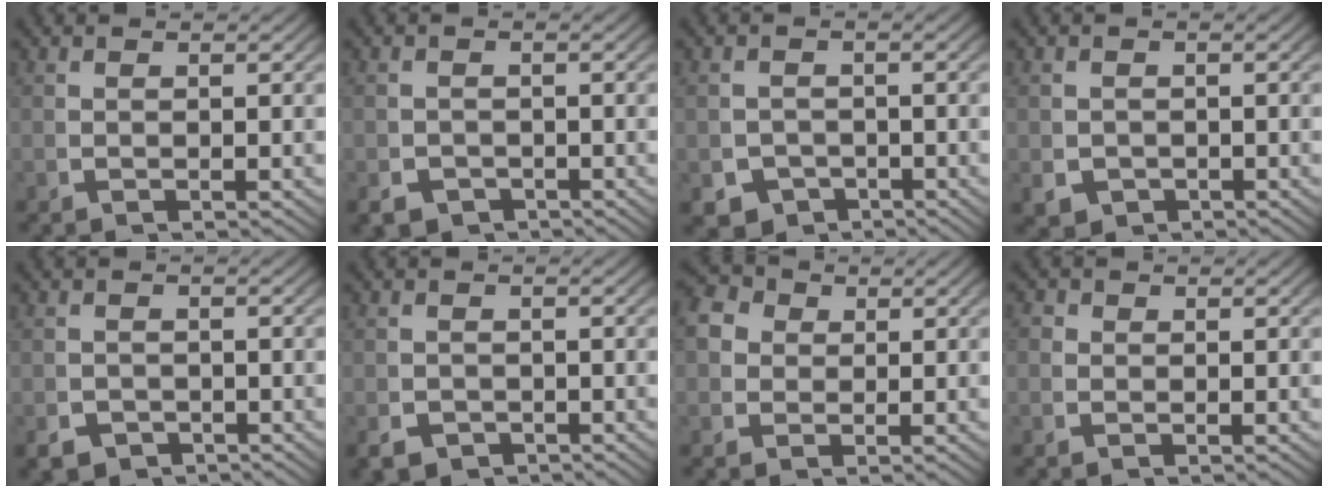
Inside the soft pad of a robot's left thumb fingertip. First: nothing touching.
{"total": 3.6, "force": [-2.7, 2.2, 0.9], "torque": [-0.014, -0.022, -0.038]}
{"total": 5.2, "force": [-3.3, 3.7, 1.5], "torque": [-0.023, -0.031, -0.046]}
{"total": 3.2, "force": [-1.3, 2.7, 1.2], "torque": [-0.032, -0.025, -0.011]}
{"total": 3.5, "force": [-2.6, 2.2, 0.9], "torque": [-0.017, -0.023, -0.036]}
{"total": 3.0, "force": [-2.2, 1.9, 0.8], "torque": [-0.015, -0.019, -0.030]}
{"total": 5.4, "force": [1.7, 4.4, 2.5], "torque": [-0.065, -0.007, 0.024]}
{"total": 1.3, "force": [0.2, 1.2, 0.3], "torque": [-0.009, -0.006, 0.002]}